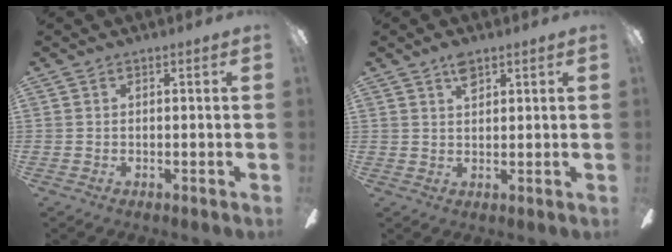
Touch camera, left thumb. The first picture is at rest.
{"total": 3.7, "force": [2.3, 1.8, 2.2], "torque": [-0.034, -0.002, 0.038]}